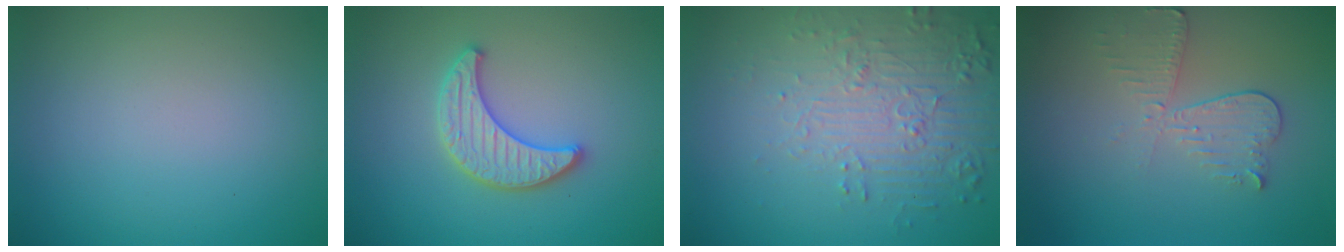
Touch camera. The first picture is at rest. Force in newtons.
{"total": 3.4, "press": 3.3, "slide": 0.4}
{"total": 5.9, "press": 3.9, "slide": 4.5}
{"total": 3.0, "press": 2.7, "slide": 1.4}